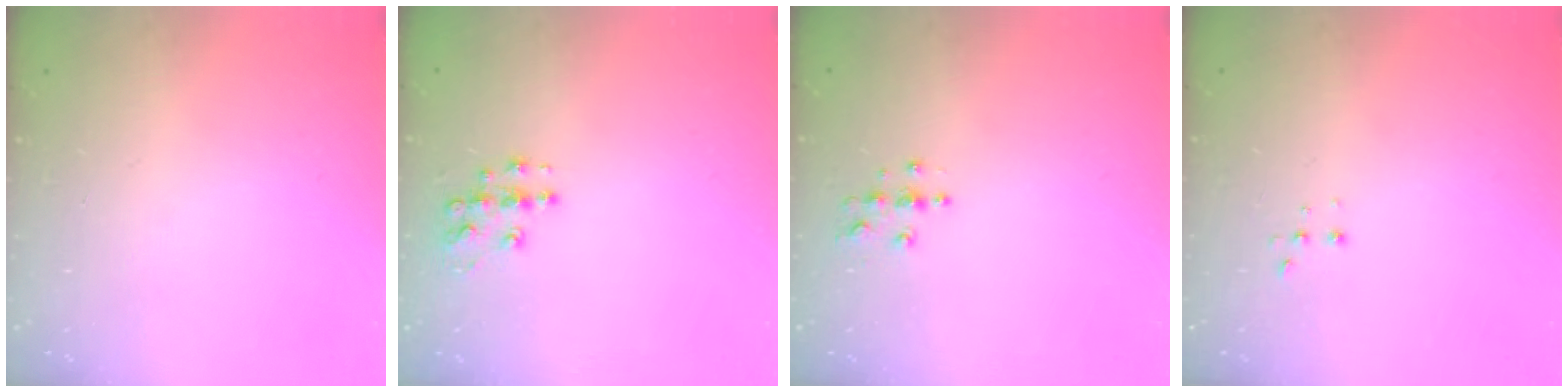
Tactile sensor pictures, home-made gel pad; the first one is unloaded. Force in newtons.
{"total": 9.4, "press": 9.4, "slide": 0.5}
{"total": 3.8, "press": 3.8, "slide": 0.3}
{"total": 2.2, "press": 2.2, "slide": 0.5}